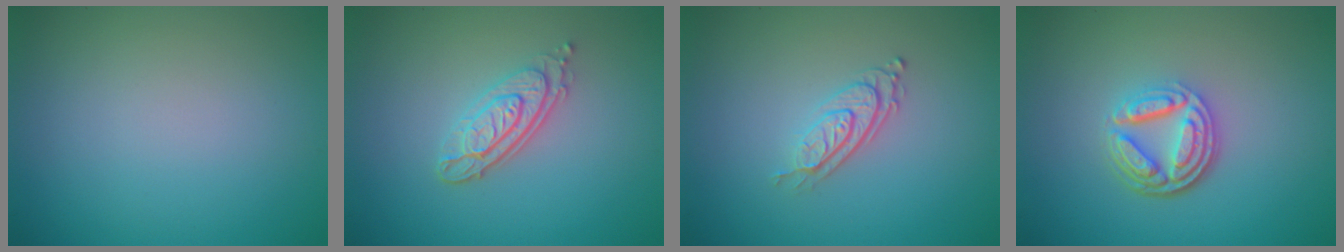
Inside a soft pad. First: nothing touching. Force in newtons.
{"total": 3.3, "press": 2.7, "slide": 1.9}
{"total": 2.7, "press": 2.0, "slide": 1.9}
{"total": 4.6, "press": 3.4, "slide": 3.1}